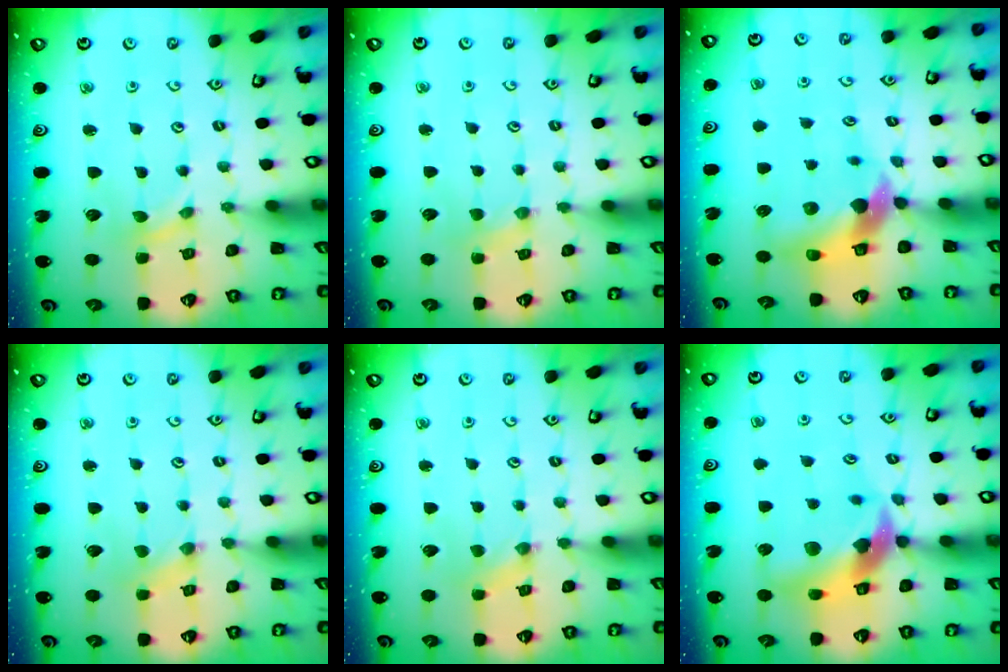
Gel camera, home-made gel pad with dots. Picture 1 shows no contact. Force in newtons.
{"total": 1.7, "press": 1.7, "slide": 0.3}
{"total": 10.4, "press": 10.2, "slide": 1.6}
{"total": 0.0}
{"total": 0.8, "press": 0.7, "slide": 0.1}
{"total": 13.1, "press": 13.0, "slide": 1.7}